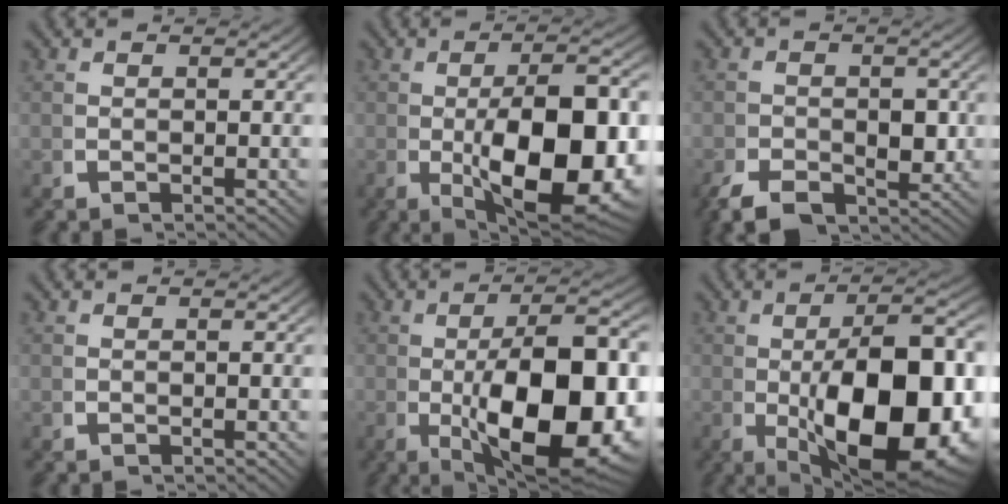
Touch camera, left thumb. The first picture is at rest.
{"total": 14.8, "force": [-2.8, 7.6, 12.4], "torque": [-0.213, -0.055, -0.010]}
{"total": 4.5, "force": [-2.2, 2.9, 2.6], "torque": [-0.053, -0.019, -0.032]}
{"total": 0.0}
{"total": 16.5, "force": [-3.2, 8.3, 13.9], "torque": [-0.234, -0.058, -0.015]}
{"total": 18.2, "force": [-3.8, 9.6, 15.0], "torque": [-0.241, -0.059, -0.023]}